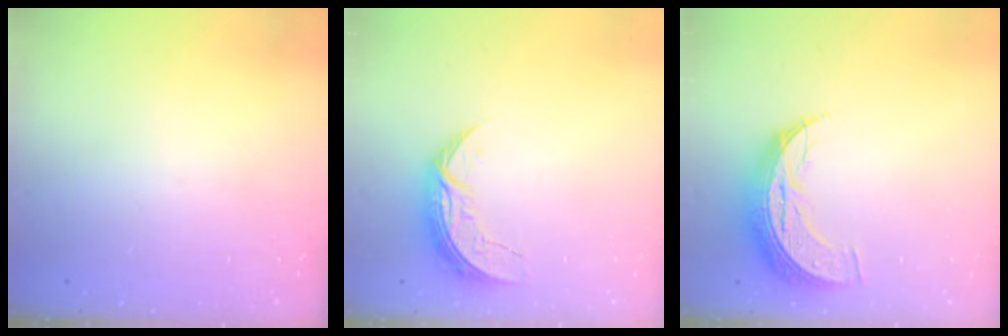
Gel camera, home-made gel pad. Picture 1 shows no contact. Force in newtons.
{"total": 7.1, "press": 7.1, "slide": 0.6}
{"total": 10.1, "press": 10.1, "slide": 0.7}